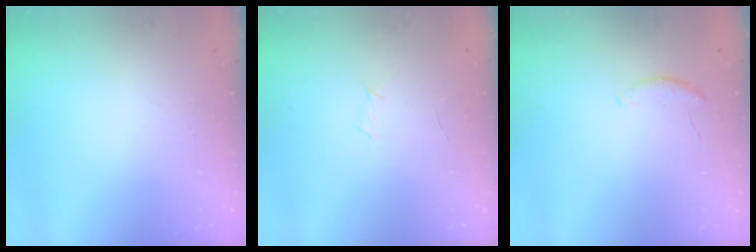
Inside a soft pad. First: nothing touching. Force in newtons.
{"total": 3.0, "press": 2.9, "slide": 0.8}
{"total": 6.2, "press": 6.1, "slide": 0.9}